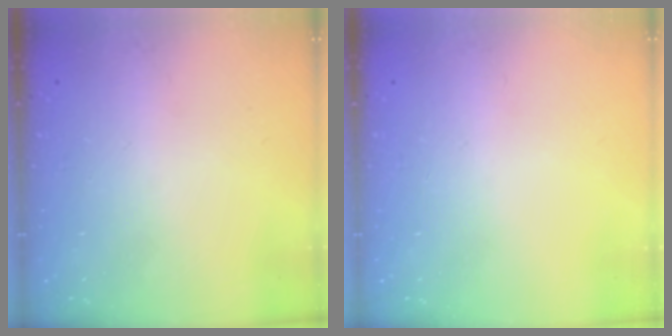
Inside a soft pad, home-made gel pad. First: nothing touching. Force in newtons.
{"total": 0.0}